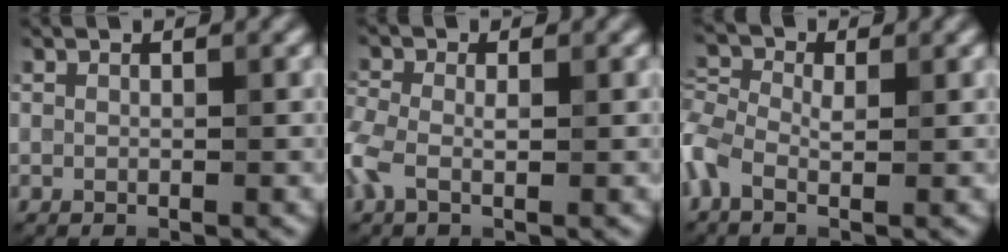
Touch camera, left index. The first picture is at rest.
{"total": 2.8, "force": [-0.5, 1.6, 2.2], "torque": [-0.055, 0.003, -0.021]}
{"total": 3.4, "force": [-0.6, 1.8, 2.8], "torque": [-0.068, 0.008, -0.032]}